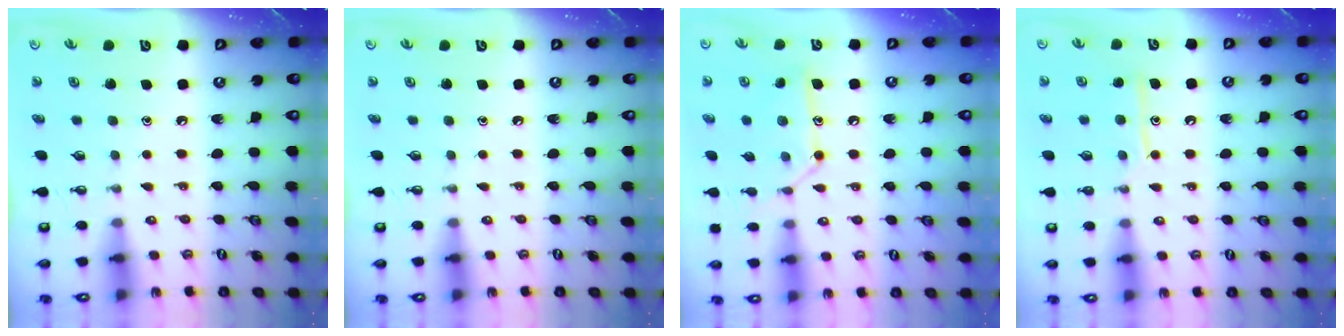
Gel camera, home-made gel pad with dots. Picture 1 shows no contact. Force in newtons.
{"total": 0.0}
{"total": 12.2, "press": 12.2, "slide": 0.8}
{"total": 9.4, "press": 9.4, "slide": 0.7}